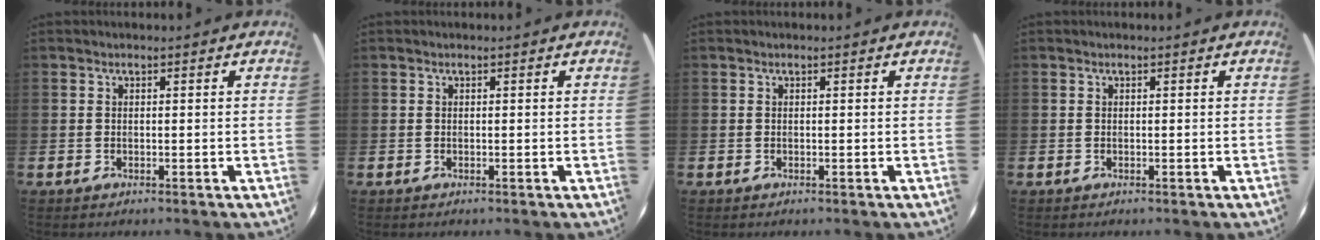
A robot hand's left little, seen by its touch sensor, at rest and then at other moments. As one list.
[{"total": 0.0}, {"total": 0.0}, {"total": 0.0}]